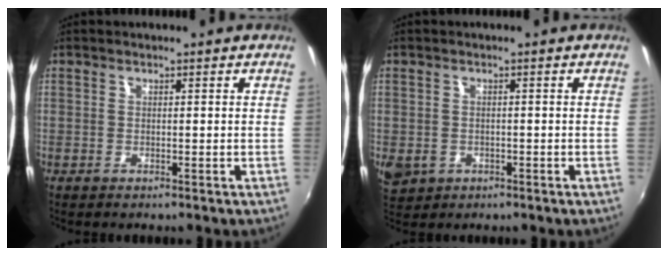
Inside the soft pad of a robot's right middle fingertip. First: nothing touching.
{"total": 6.0, "force": [-1.9, 4.8, 3.0], "torque": [-0.067, -0.015, -0.028]}